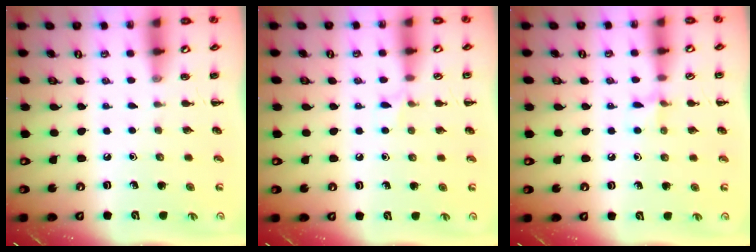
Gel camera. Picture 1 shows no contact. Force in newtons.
{"total": 5.0, "press": 4.7, "slide": 1.8}
{"total": 6.0, "press": 5.7, "slide": 1.8}